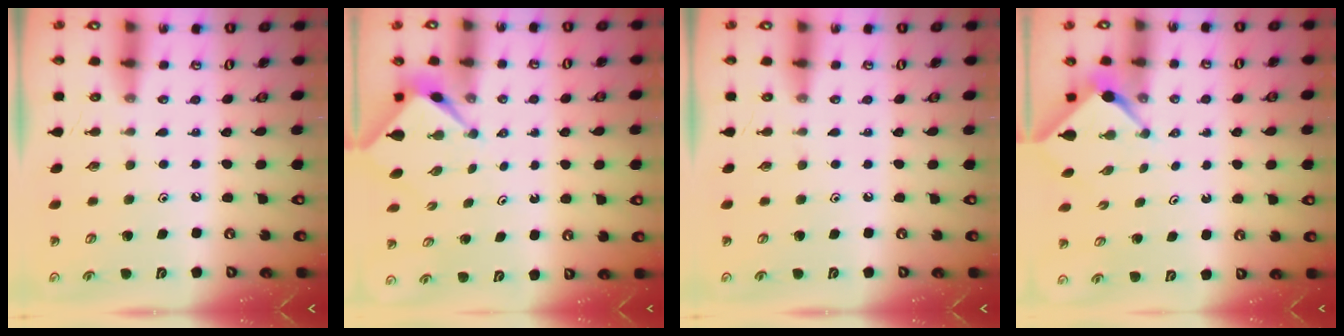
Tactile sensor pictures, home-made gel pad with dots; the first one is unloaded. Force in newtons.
{"total": 2.5, "press": 2.4, "slide": 0.3}
{"total": 0.0}
{"total": 2.4, "press": 2.4, "slide": 0.3}